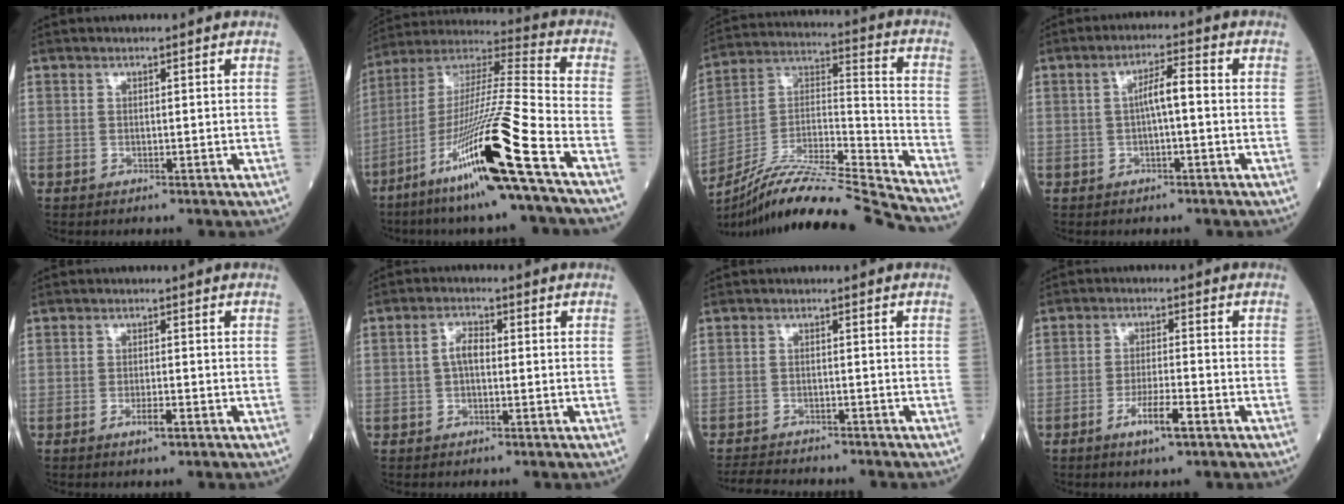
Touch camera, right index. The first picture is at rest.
{"total": 21.9, "force": [-10.5, -1.2, 19.2], "torque": [-0.373, -0.043, -0.201]}
{"total": 23.2, "force": [-21.1, -1.4, 9.4], "torque": [-0.187, -0.002, -0.356]}
{"total": 4.0, "force": [-0.2, 0.5, 4.0], "torque": [-0.071, 0.010, -0.001]}
{"total": 2.1, "force": [-1.1, 0.3, 1.8], "torque": [-0.030, -0.001, -0.018]}
{"total": 2.8, "force": [-0.1, 1.3, 2.5], "torque": [-0.051, 0.010, -0.003]}
{"total": 6.3, "force": [-6.0, 0.9, 1.8], "torque": [-0.028, -0.013, -0.095]}
{"total": 5.1, "force": [-2.7, 0.5, 4.3], "torque": [-0.081, -0.005, -0.050]}